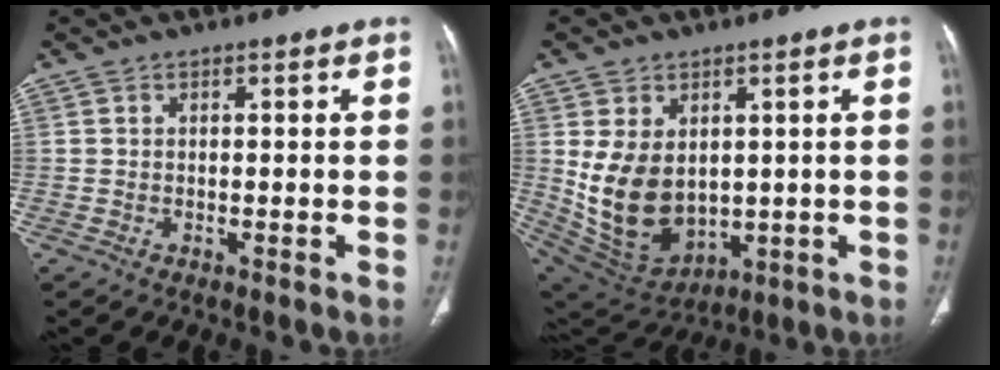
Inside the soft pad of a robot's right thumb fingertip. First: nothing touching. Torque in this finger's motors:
{"motor_torque": [-0.73, 1.40, 1.08, 0.52, 0.18]}